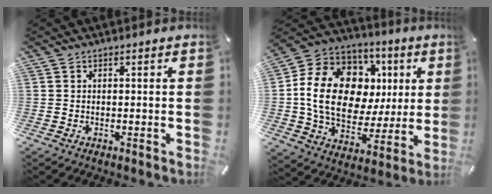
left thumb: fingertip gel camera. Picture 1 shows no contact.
{"total": 20.9, "force": [3.0, 15.6, 13.6], "torque": [-0.253, 0.000, 0.056]}